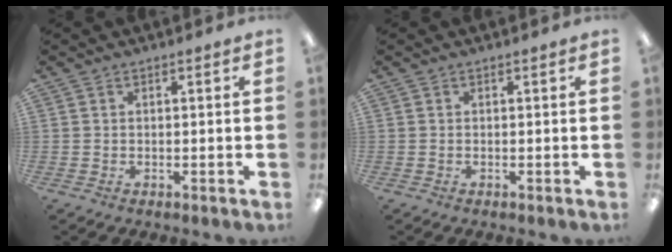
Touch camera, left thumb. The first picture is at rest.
{"total": 0.0}